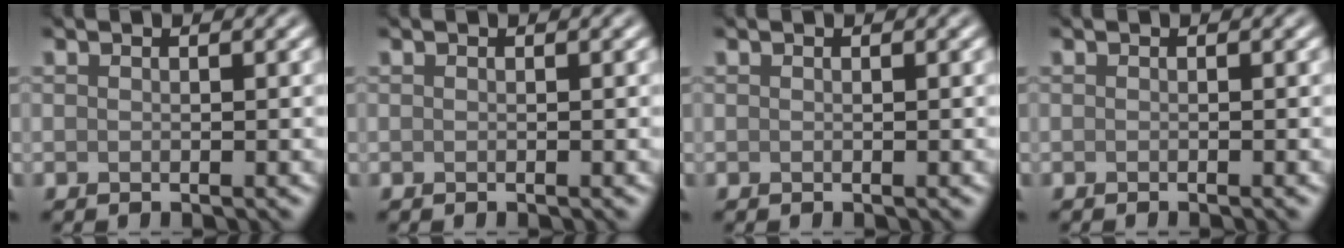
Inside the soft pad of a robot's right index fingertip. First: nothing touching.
{"total": 0.0}
{"total": 0.0}
{"total": 0.7, "force": [-0.3, 0.2, 0.6], "torque": [-0.002, -0.002, -0.008]}